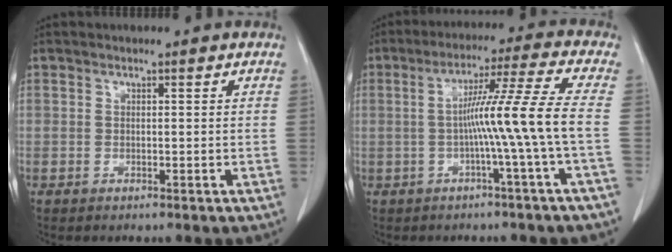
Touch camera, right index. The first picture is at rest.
{"total": 9.7, "force": [-1.6, -2.7, 9.2], "torque": [-0.155, 0.014, -0.025]}